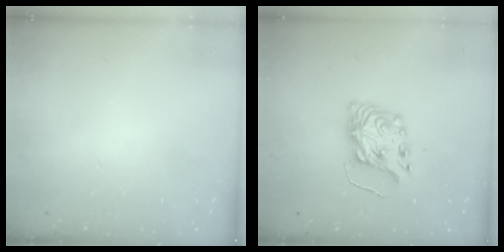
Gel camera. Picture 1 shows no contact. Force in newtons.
{"total": 8.1, "press": 8.0, "slide": 0.7}